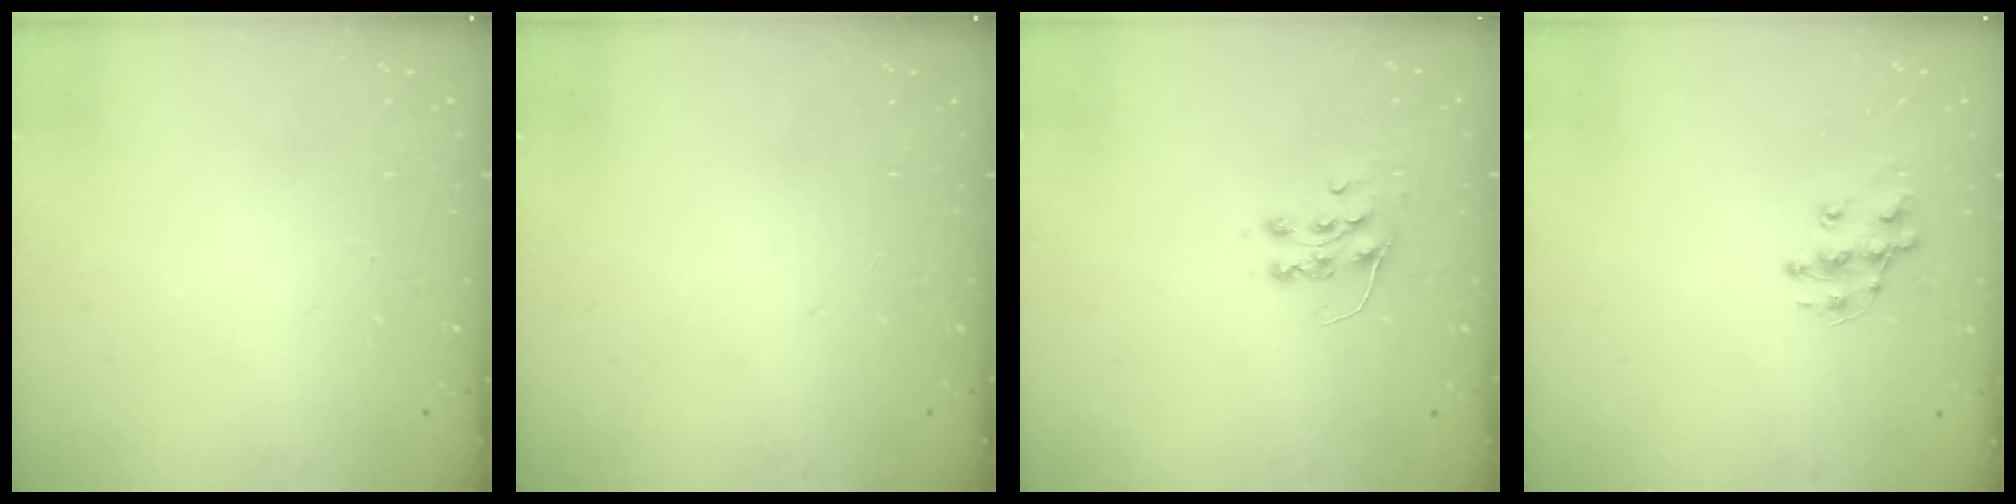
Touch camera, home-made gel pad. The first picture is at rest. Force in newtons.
{"total": 0.0}
{"total": 7.3, "press": 7.3, "slide": 0.5}
{"total": 9.8, "press": 9.8, "slide": 0.6}